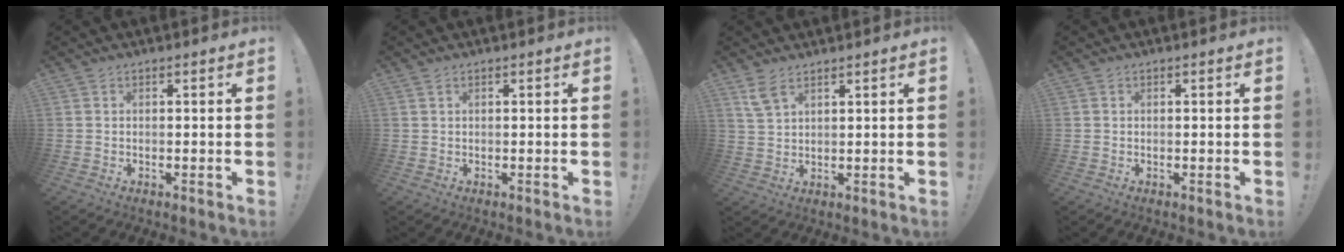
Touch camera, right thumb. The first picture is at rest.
{"total": 0.6, "force": [0.5, 0.3, 0.3], "torque": [-0.007, 0.000, 0.009]}
{"total": 5.2, "force": [3.7, 1.9, 3.1], "torque": [-0.059, -0.016, 0.071]}
{"total": 0.0}